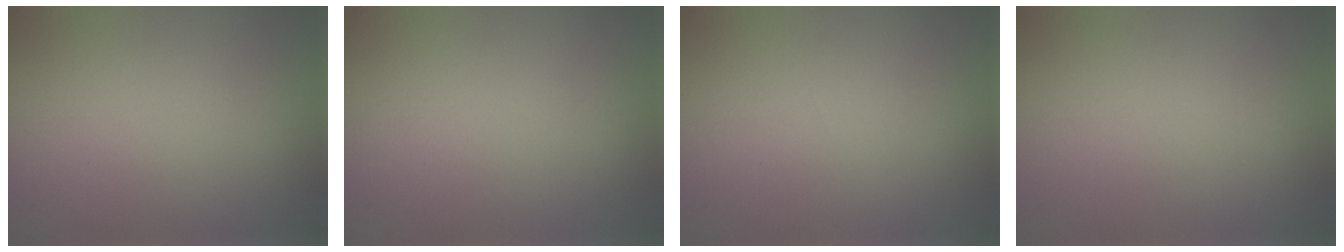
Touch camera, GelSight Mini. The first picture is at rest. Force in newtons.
{"total": 0.0}
{"total": 0.0}
{"total": 0.0}